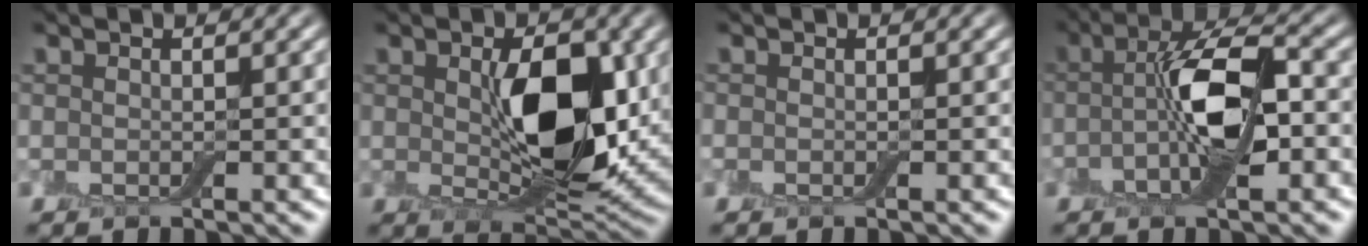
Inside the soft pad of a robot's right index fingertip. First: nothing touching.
{"total": 7.6, "force": [0.6, 3.8, 6.5], "torque": [-0.107, -0.010, 0.017]}
{"total": 0.0}
{"total": 7.3, "force": [-1.1, 2.7, 6.7], "torque": [-0.127, 0.009, -0.025]}